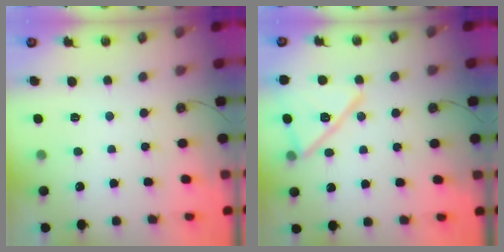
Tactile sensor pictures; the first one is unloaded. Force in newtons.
{"total": 16.4, "press": 15.1, "slide": 6.2}